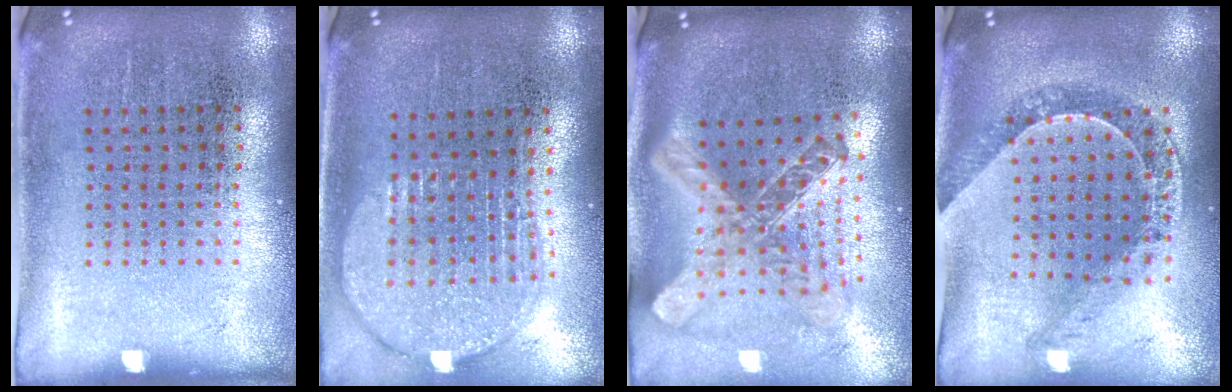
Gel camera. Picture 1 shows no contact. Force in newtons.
{"total": 2.0, "press": 1.7, "slide": 1.1}
{"total": 2.7, "press": 2.0, "slide": 1.9}
{"total": 1.1, "press": 1.1, "slide": 0.1}